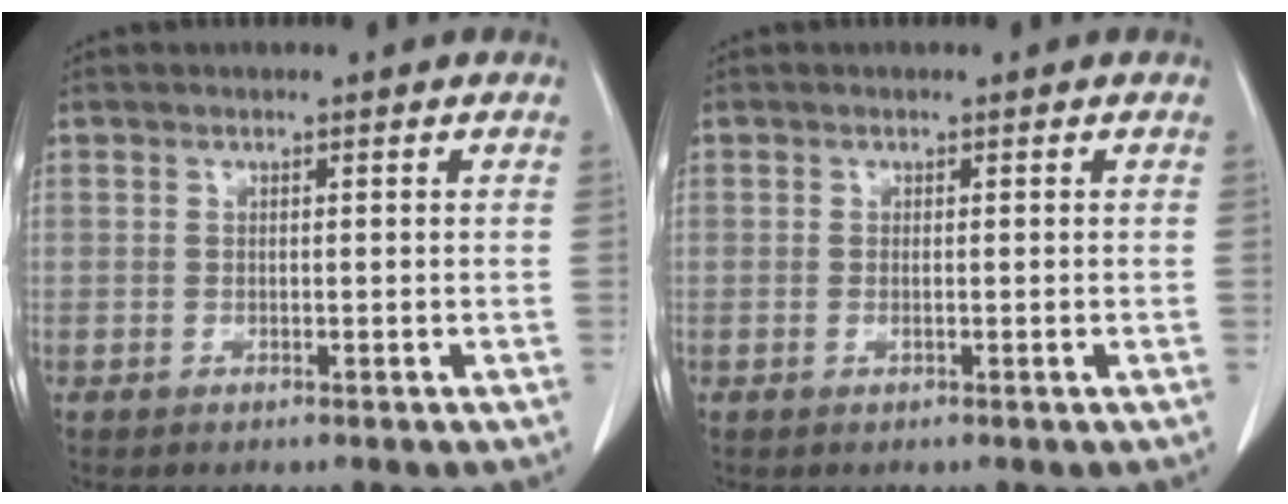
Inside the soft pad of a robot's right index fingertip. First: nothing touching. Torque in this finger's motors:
{"motor_torque": [0.03, -0.03, -0.02, -0.01]}